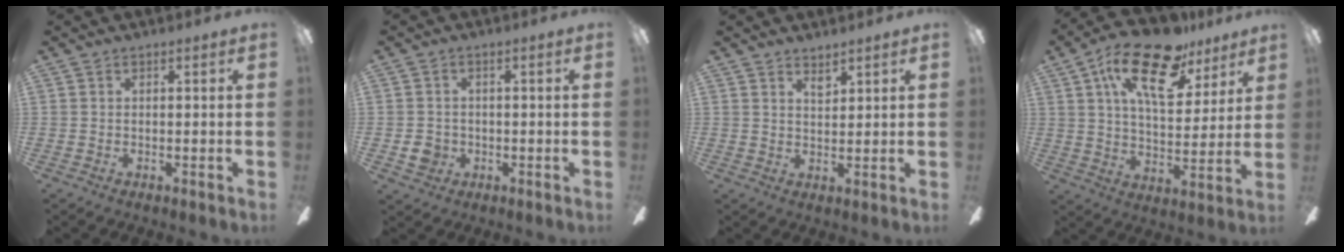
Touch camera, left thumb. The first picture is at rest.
{"total": 3.7, "force": [-0.9, 3.4, 1.3], "torque": [-0.022, 0.003, -0.017]}
{"total": 3.0, "force": [2.7, 1.0, 1.0], "torque": [-0.007, -0.014, 0.046]}
{"total": 20.3, "force": [11.3, 9.1, 14.1], "torque": [-0.236, -0.040, 0.190]}